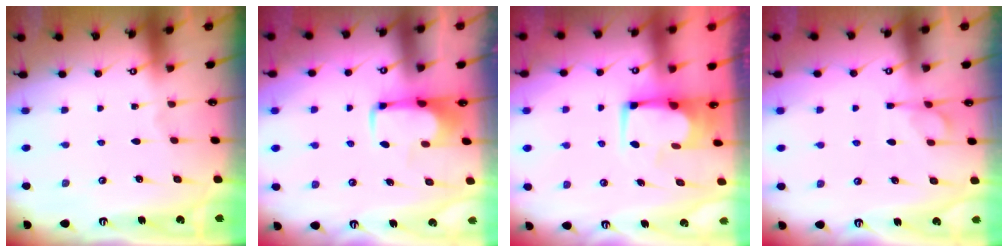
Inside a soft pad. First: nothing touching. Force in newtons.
{"total": 2.0, "press": 2.0, "slide": 0.4}
{"total": 3.8, "press": 3.7, "slide": 0.4}
{"total": 1.2, "press": 0.2, "slide": 1.2}